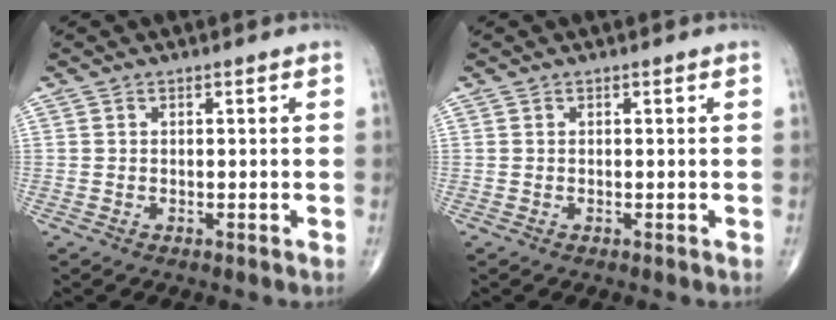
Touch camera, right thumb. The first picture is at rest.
{"total": 0.0}